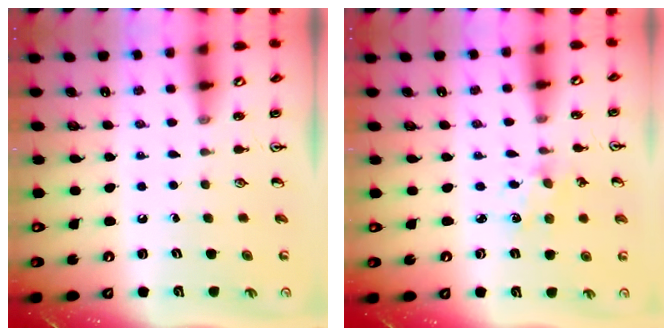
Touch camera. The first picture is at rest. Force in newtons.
{"total": 1.6, "press": 1.5, "slide": 0.5}